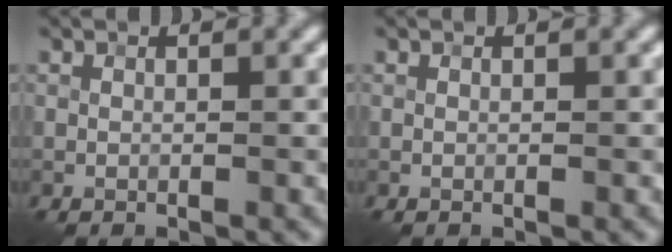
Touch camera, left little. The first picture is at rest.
{"total": 0.0}